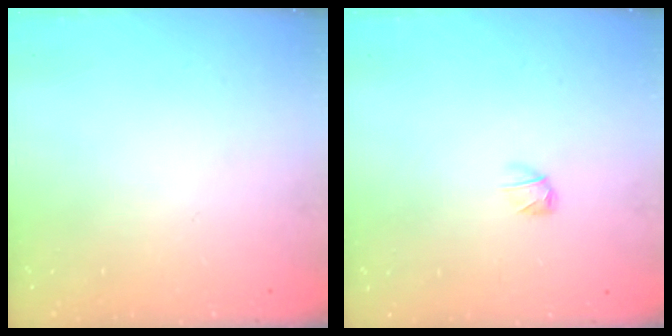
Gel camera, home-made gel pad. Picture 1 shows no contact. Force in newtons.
{"total": 2.6, "press": 2.5, "slide": 0.6}